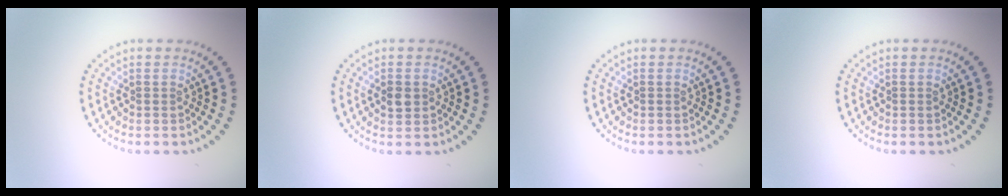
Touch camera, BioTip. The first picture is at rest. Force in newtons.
{"total": 1.4, "press": 1.4, "slide": 0.1}
{"total": 0.0}
{"total": 0.0}